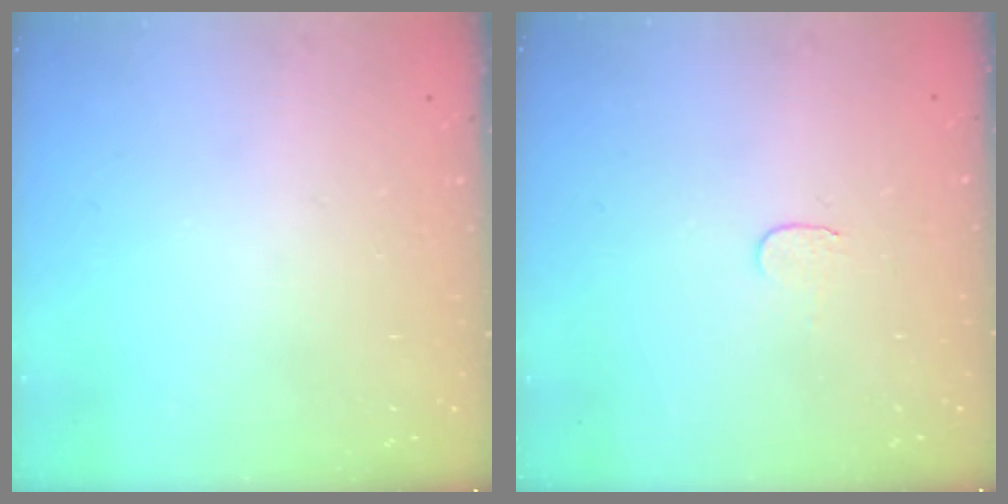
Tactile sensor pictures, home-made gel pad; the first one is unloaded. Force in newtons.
{"total": 3.7, "press": 3.7, "slide": 0.4}